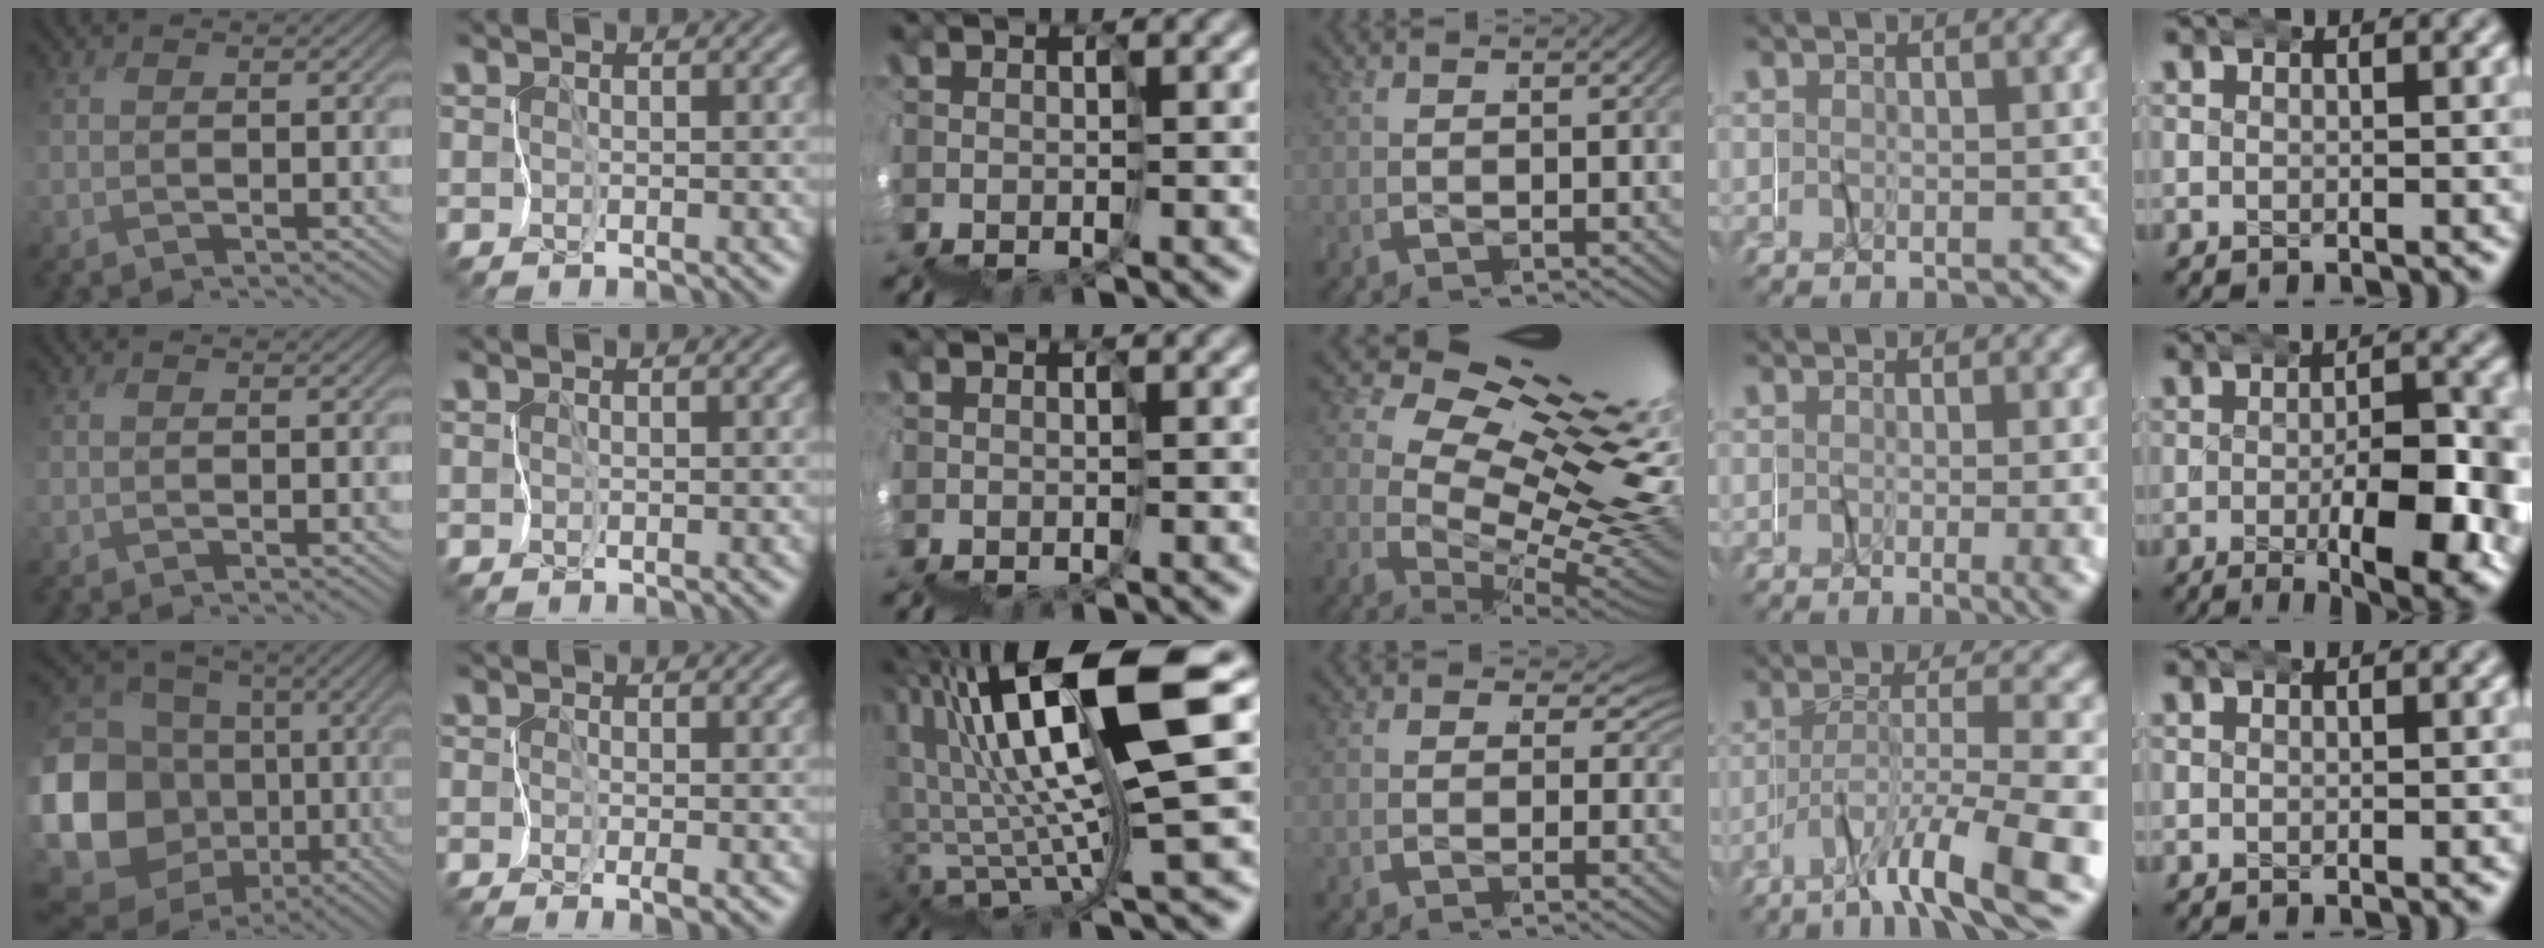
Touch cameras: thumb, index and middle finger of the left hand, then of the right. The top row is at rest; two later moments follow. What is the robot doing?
{"motion": "wrap", "object": "masking tape"}